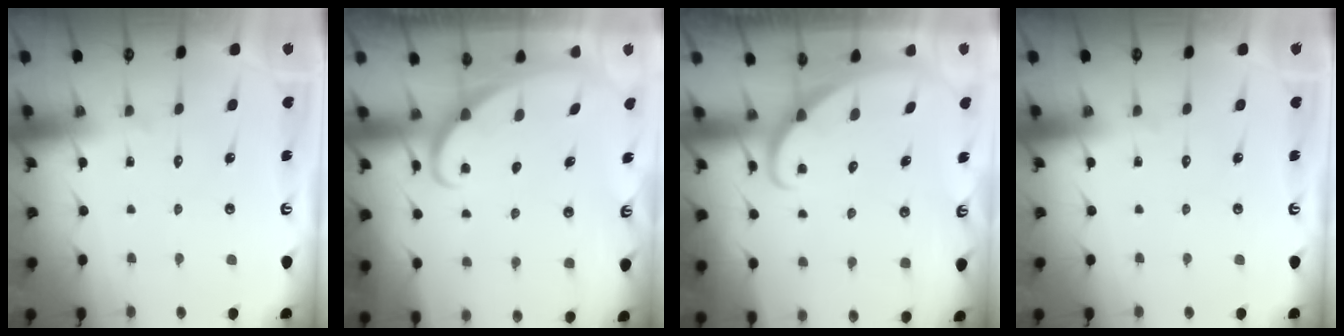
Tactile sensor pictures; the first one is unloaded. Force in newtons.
{"total": 1.8, "press": 1.7, "slide": 0.1}
{"total": 2.1, "press": 2.1, "slide": 0.0}
{"total": 0.0}